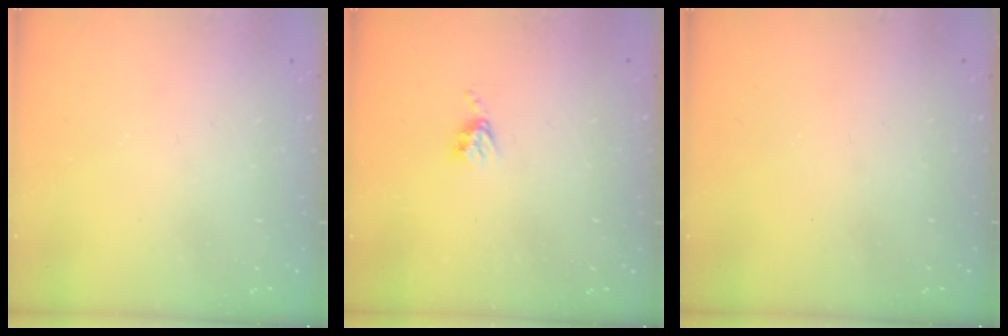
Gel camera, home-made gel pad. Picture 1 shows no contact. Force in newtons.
{"total": 3.8, "press": 3.7, "slide": 0.5}
{"total": 0.0}